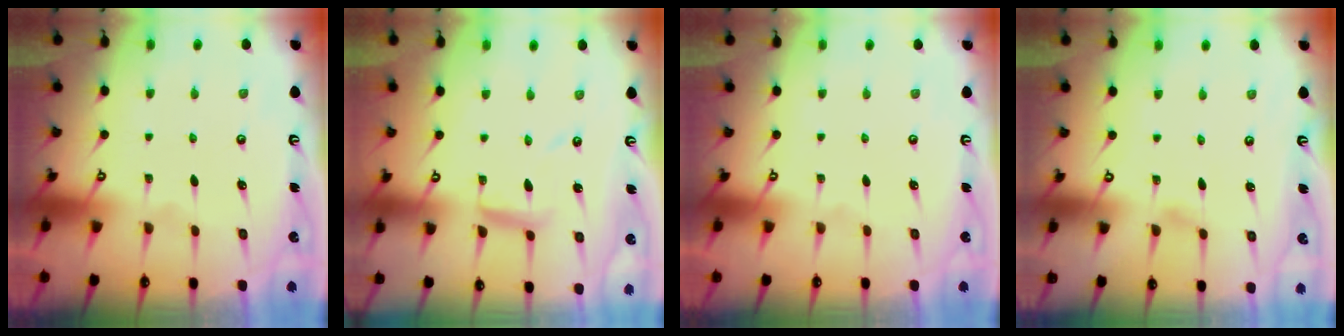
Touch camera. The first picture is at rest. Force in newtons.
{"total": 6.7, "press": 6.7, "slide": 0.3}
{"total": 0.0}
{"total": 1.7, "press": 1.6, "slide": 0.2}